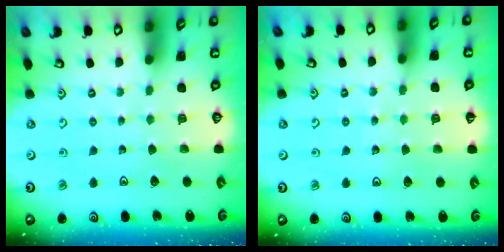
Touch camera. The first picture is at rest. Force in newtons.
{"total": 3.3, "press": 3.2, "slide": 0.3}